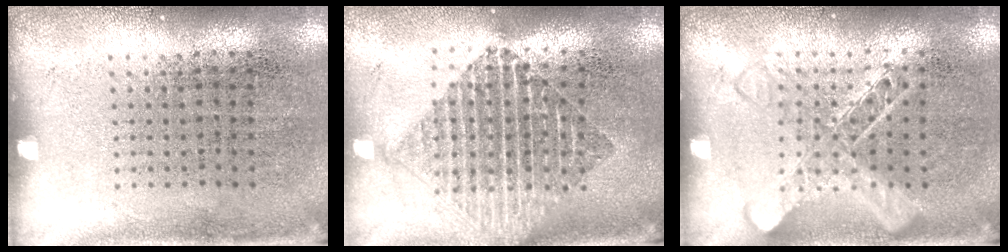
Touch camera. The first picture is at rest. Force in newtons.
{"total": 1.8, "press": 1.5, "slide": 1.1}
{"total": 1.4, "press": 1.4, "slide": 0.2}